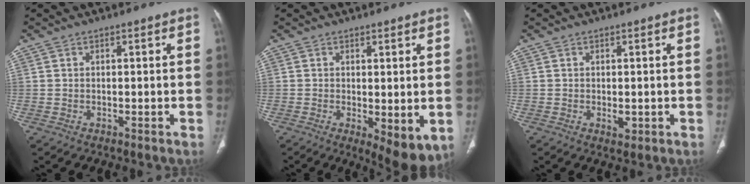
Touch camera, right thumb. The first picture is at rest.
{"total": 7.1, "force": [-1.1, 2.5, 6.6], "torque": [-0.097, -0.025, -0.011]}
{"total": 1.9, "force": [-0.3, 1.0, 1.5], "torque": [-0.023, -0.004, -0.001]}